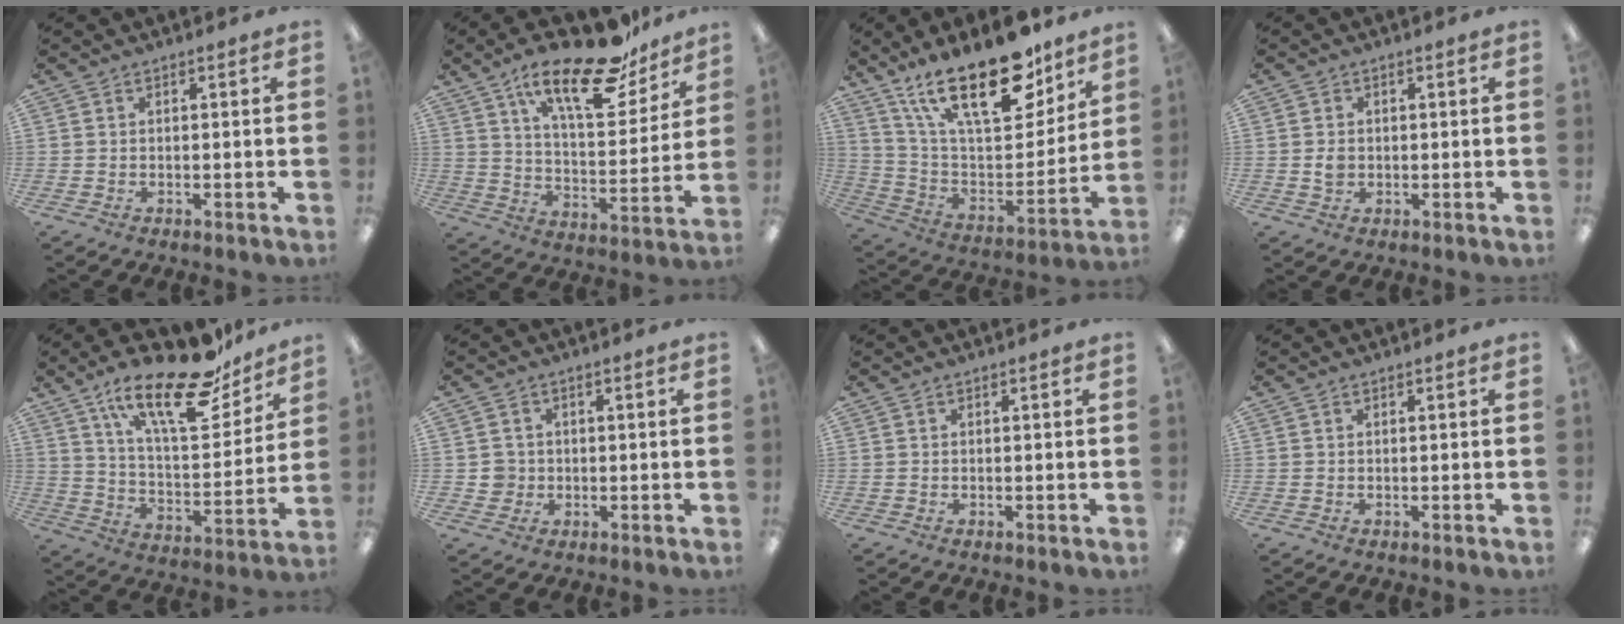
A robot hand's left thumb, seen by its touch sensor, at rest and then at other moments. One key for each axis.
{"total": 21.5, "fx": 14.7, "fy": 7.9, "fz": 13.6, "tx": -0.213, "ty": -0.087, "tz": 0.245}
{"total": 25.4, "fx": 16.6, "fy": 10.0, "fz": 16.4, "tx": -0.280, "ty": -0.097, "tz": 0.286}
{"total": 2.3, "fx": -0.1, "fy": 1.9, "fz": 1.3, "tx": -0.016, "ty": 0.001, "tz": -0.004}
{"total": 24.1, "fx": 16.3, "fy": 8.7, "fz": 15.4, "tx": -0.240, "ty": -0.095, "tz": 0.274}
{"total": 3.4, "fx": -0.1, "fy": 3.4, "fz": 0.3, "tx": -0.003, "ty": 0.004, "tz": -0.005}
{"total": 0.0}
{"total": 0.0}